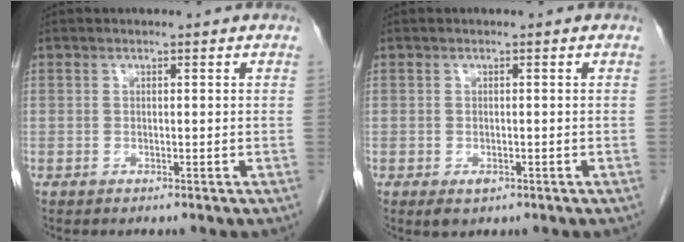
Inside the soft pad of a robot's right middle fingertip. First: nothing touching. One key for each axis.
{"total": 1.7, "fx": -0.8, "fy": 1.0, "fz": 1.1, "tx": -0.017, "ty": 0.000, "tz": -0.005}